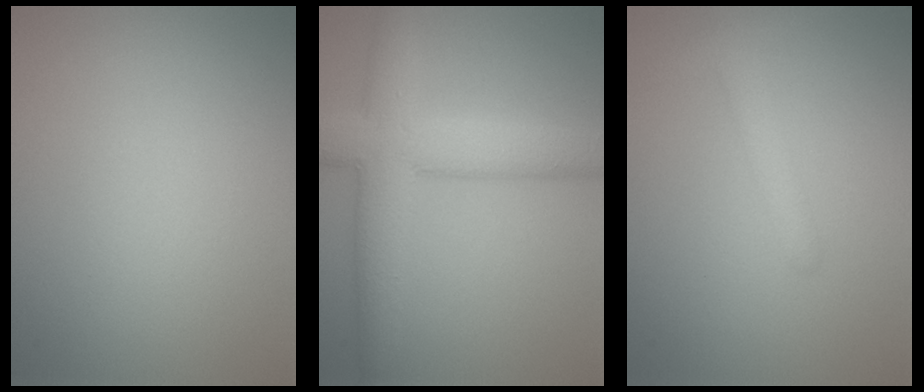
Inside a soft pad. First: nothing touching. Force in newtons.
{"total": 7.4, "press": 7.4, "slide": 0.0}
{"total": 2.1, "press": 2.1, "slide": 0.1}